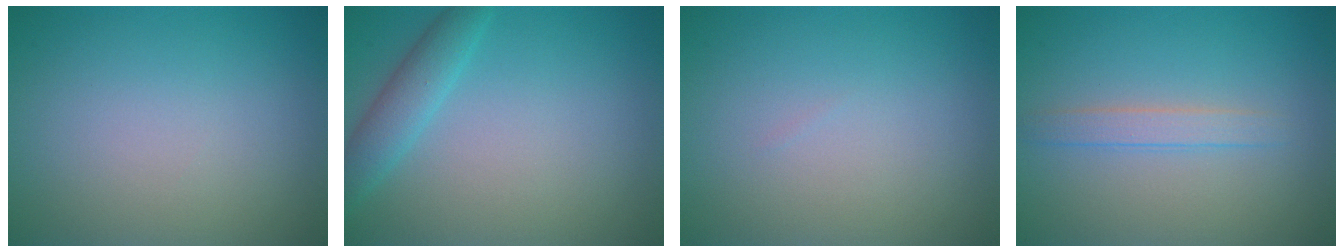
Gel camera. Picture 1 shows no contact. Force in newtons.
{"total": 2.6, "press": 2.6, "slide": 0.1}
{"total": 0.0}
{"total": 1.7, "press": 1.7, "slide": 0.1}